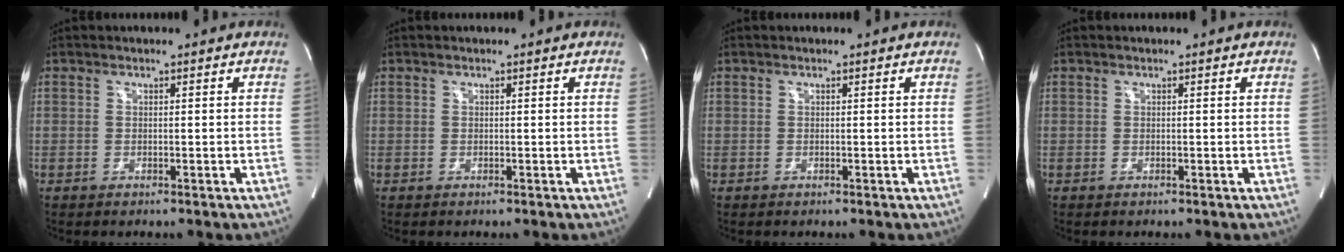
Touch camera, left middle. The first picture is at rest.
{"total": 0.0}
{"total": 0.0}
{"total": 0.0}